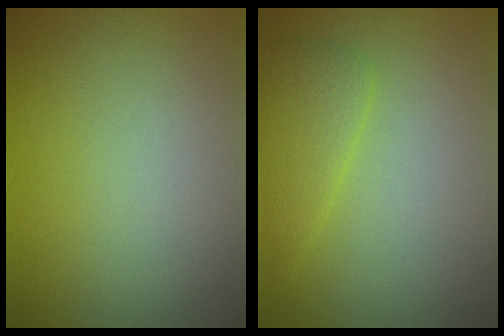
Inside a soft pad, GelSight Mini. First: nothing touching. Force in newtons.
{"total": 2.4, "press": 2.4, "slide": 0.2}